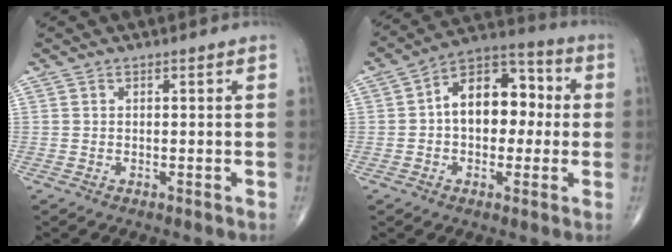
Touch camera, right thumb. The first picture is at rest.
{"total": 13.8, "force": [0.7, 9.0, 10.5], "torque": [-0.124, 0.039, -0.003]}